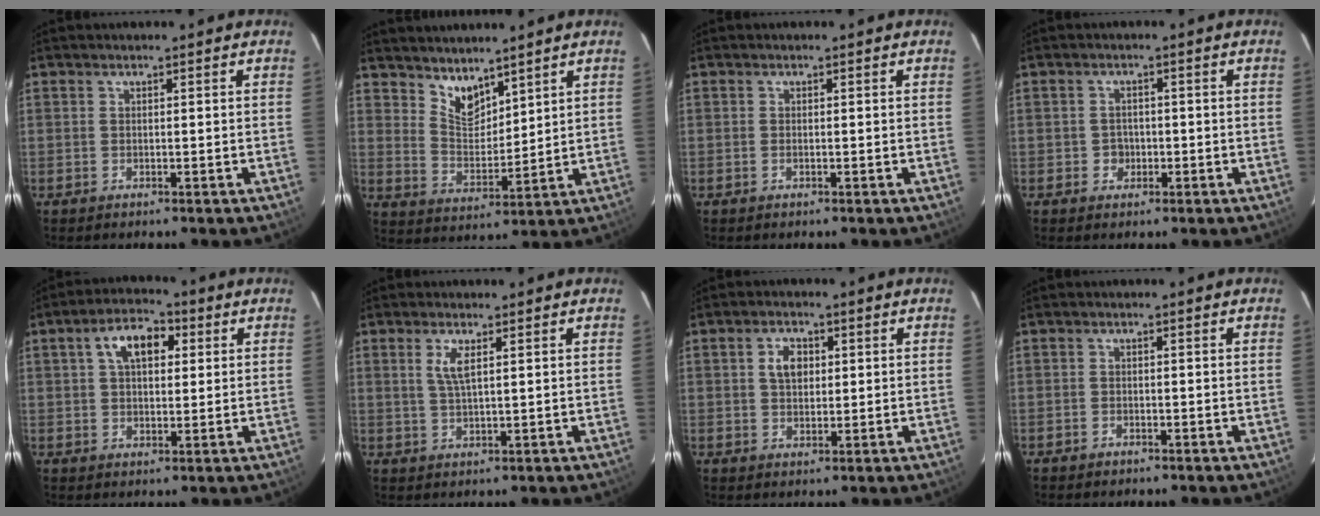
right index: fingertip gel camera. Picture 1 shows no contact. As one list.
[{"total": 6.7, "force": [5.4, 3.0, 2.6], "torque": [-0.036, -0.003, 0.106]}, {"total": 0.0}, {"total": 2.5, "force": [-0.6, 2.4, 0.3], "torque": [-0.006, 0.005, -0.007]}, {"total": 8.0, "force": [2.6, 4.6, 6.0], "torque": [-0.102, 0.027, 0.043]}, {"total": 3.3, "force": [1.4, 0.7, 2.9], "torque": [-0.060, -0.002, 0.027]}, {"total": 4.2, "force": [1.1, 3.0, 2.7], "torque": [-0.046, 0.010, 0.022]}, {"total": 1.0, "force": [-0.9, 0.6, 0.1], "torque": [-0.003, 0.004, -0.014]}]